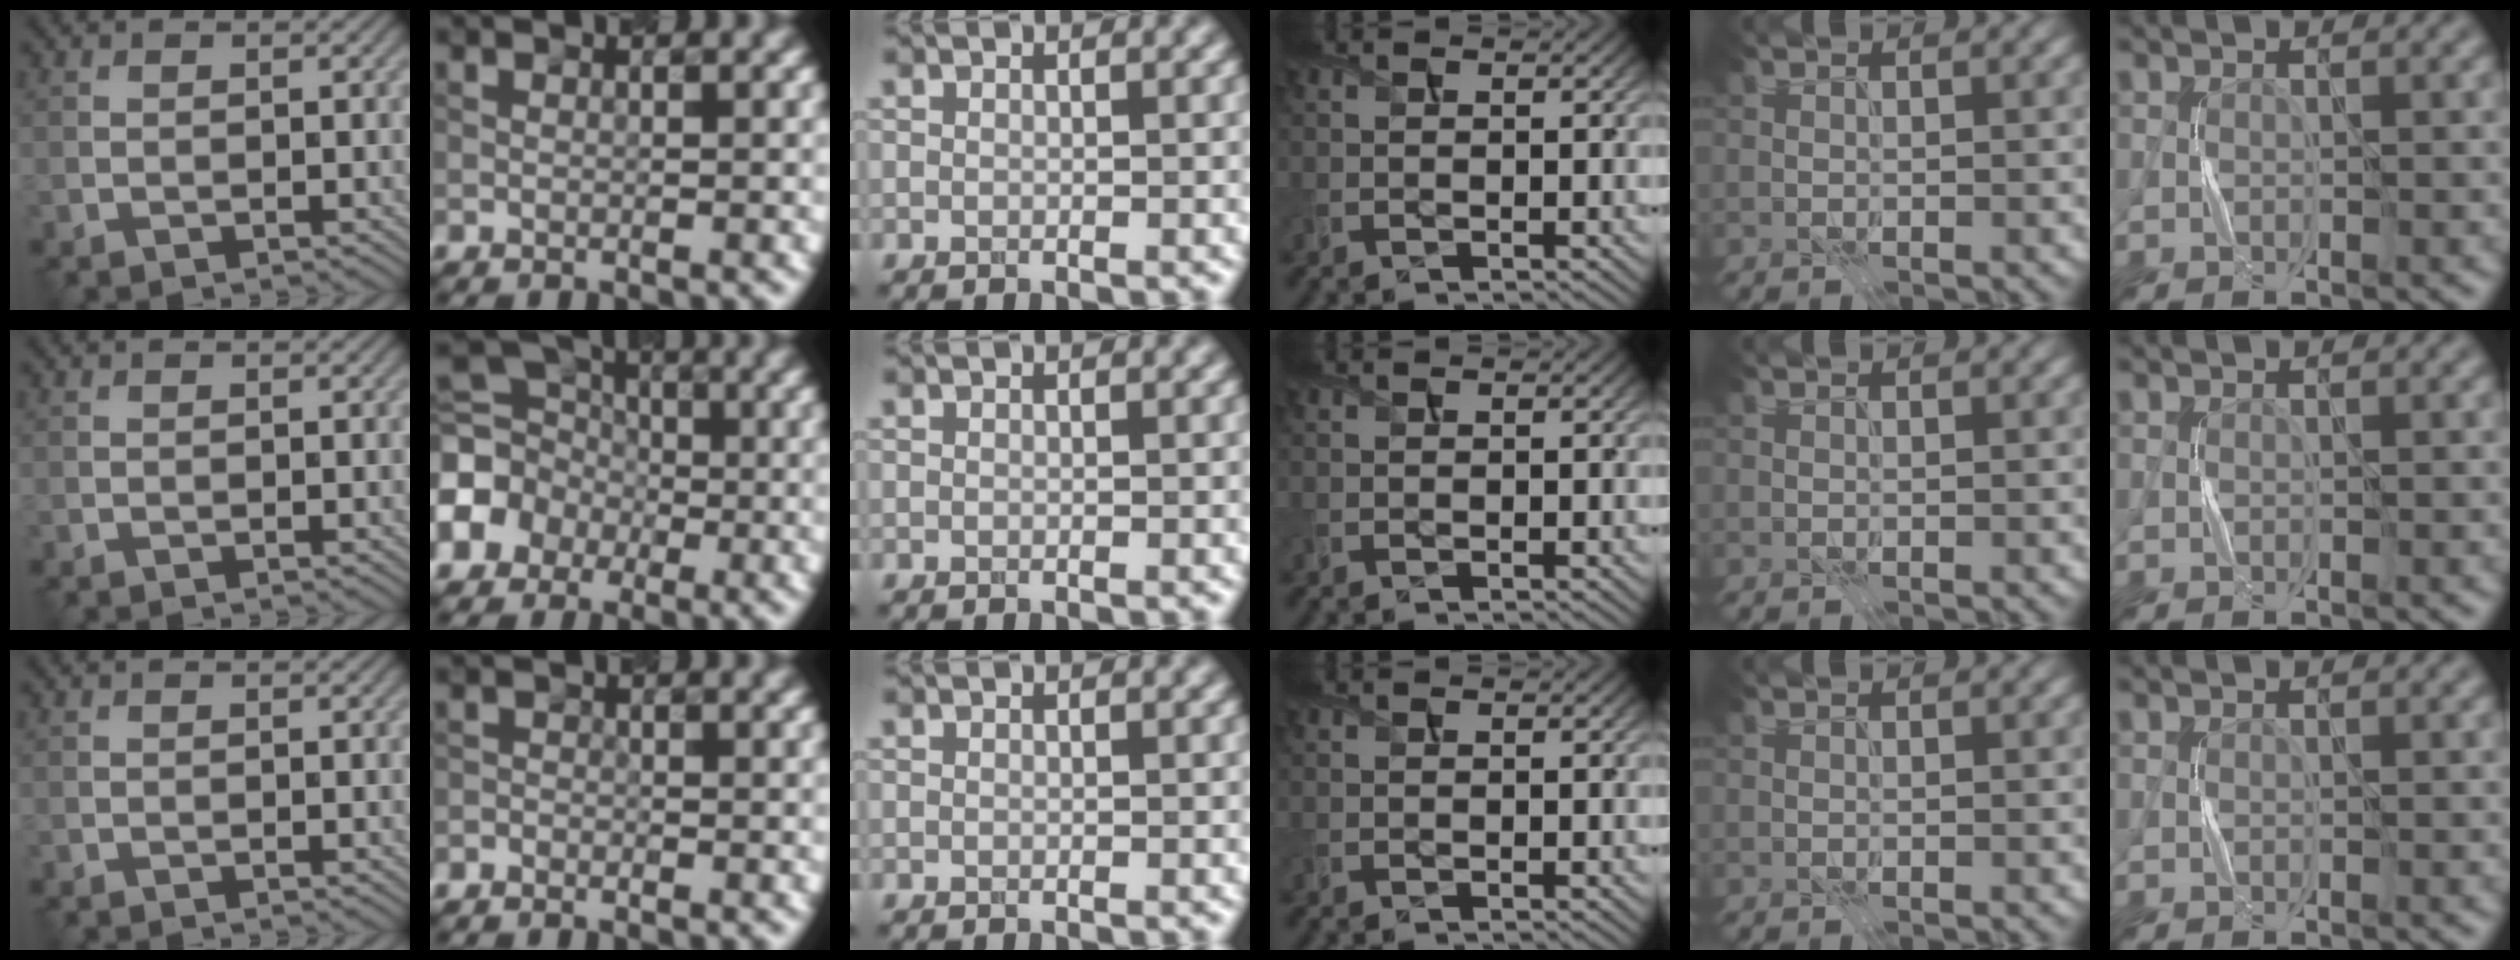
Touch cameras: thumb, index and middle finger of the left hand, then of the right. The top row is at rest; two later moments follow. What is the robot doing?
{"motion": "press", "object": "sticky note"}